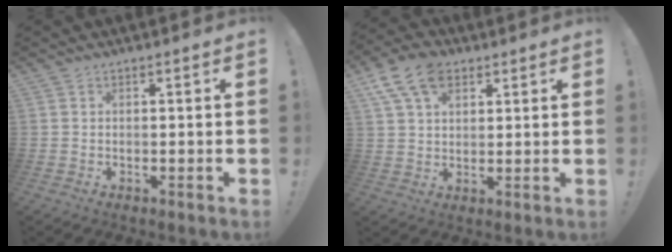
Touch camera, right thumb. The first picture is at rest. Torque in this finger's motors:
{"motor_torque": [0.11, 0.11, 0.28, -0.18, 0.05]}